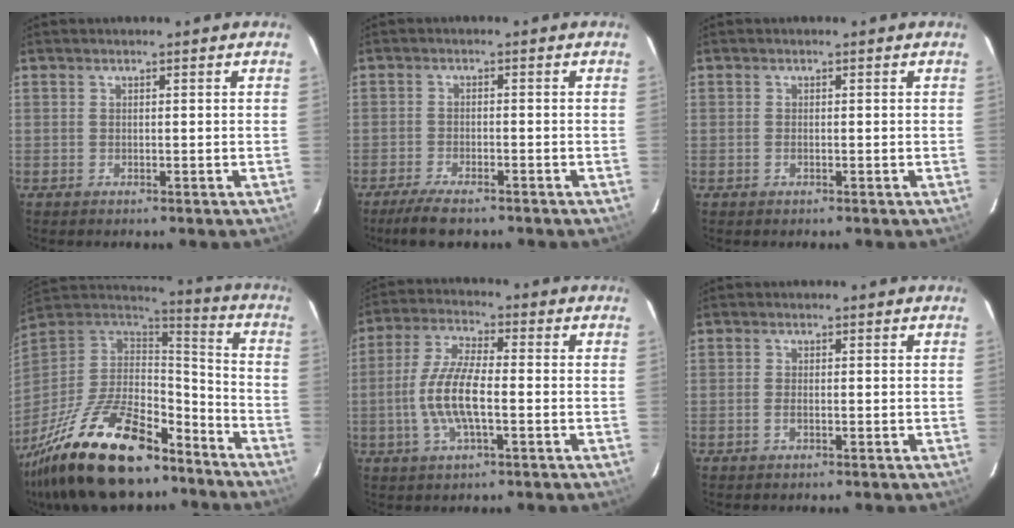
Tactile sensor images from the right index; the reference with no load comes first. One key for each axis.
{"total": 6.1, "fx": -4.9, "fy": 1.5, "fz": 3.4, "tx": -0.085, "ty": -0.014, "tz": -0.089}
{"total": 0.6, "fx": -0.2, "fy": 0.3, "fz": 0.5, "tx": -0.012, "ty": 0.000, "tz": -0.004}
{"total": 31.5, "fx": -21.4, "fy": 13.1, "fz": 19.0, "tx": -0.383, "ty": -0.020, "tz": -0.337}
{"total": 10.3, "fx": -2.2, "fy": 2.9, "fz": 9.6, "tx": -0.201, "ty": 0.001, "tz": -0.045}
{"total": 1.2, "fx": -0.4, "fy": 0.5, "fz": 1.0, "tx": -0.024, "ty": 0.000, "tz": -0.009}